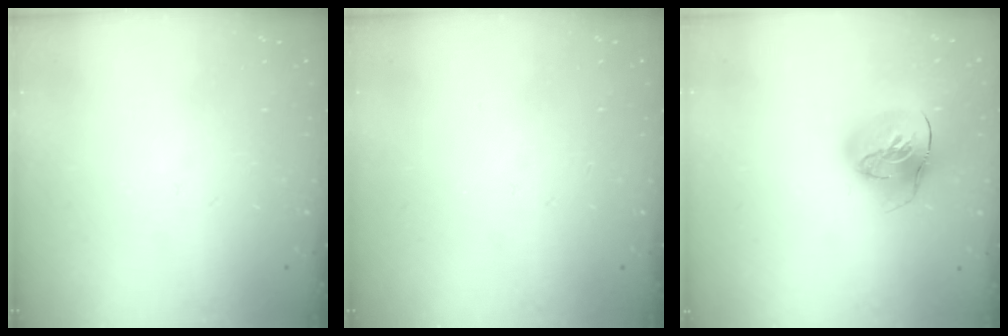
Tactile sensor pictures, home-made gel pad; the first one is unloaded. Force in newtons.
{"total": 0.0}
{"total": 18.0, "press": 17.9, "slide": 2.5}